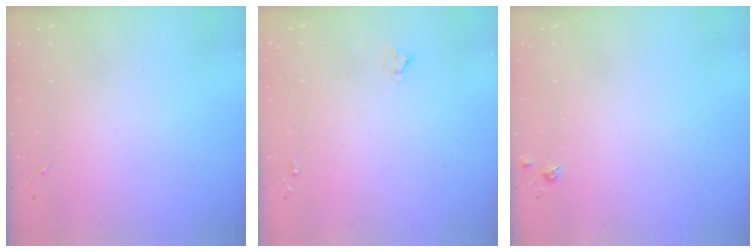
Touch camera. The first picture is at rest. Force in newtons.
{"total": 2.4, "press": 2.4, "slide": 0.2}
{"total": 3.8, "press": 3.8, "slide": 0.5}